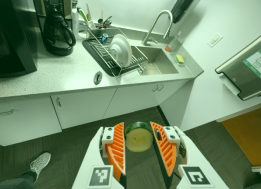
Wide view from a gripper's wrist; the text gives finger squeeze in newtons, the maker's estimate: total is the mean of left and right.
{"total": 9.7, "left": 9.9, "right": 9.5}